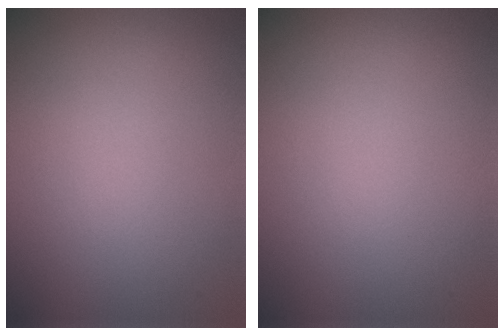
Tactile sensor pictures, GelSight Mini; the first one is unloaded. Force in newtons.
{"total": 0.0}